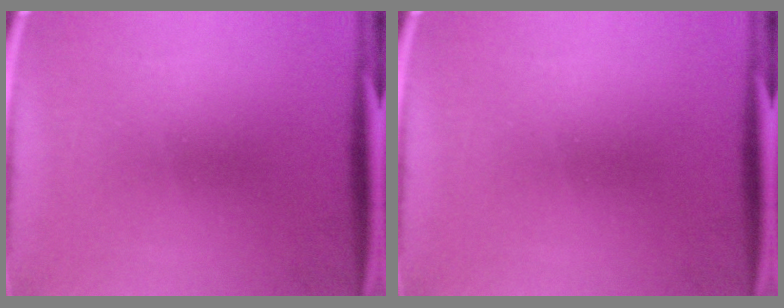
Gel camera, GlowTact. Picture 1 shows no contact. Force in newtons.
{"total": 0.0}